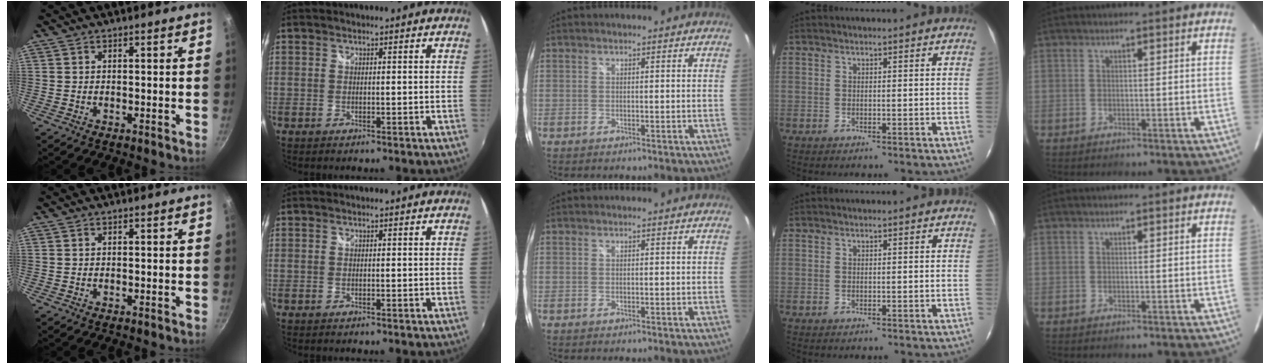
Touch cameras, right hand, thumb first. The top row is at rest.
{}